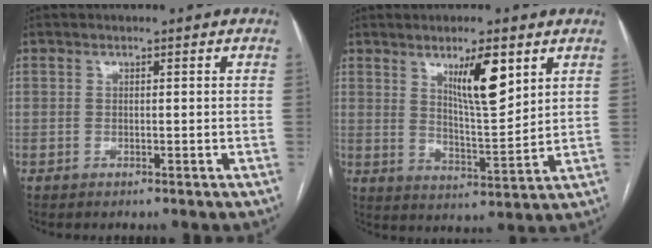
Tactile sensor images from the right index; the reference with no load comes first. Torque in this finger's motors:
{"motor_torque": [0.68, 0.67, 0.34, 0.09]}